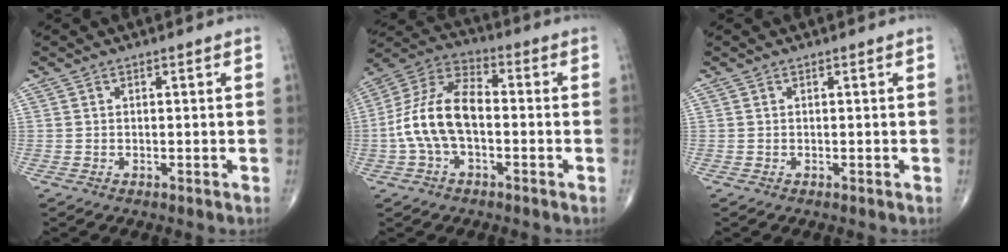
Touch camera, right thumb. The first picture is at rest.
{"total": 13.3, "force": [-1.7, 7.3, 11.0], "torque": [-0.223, 0.041, -0.040]}
{"total": 0.0}